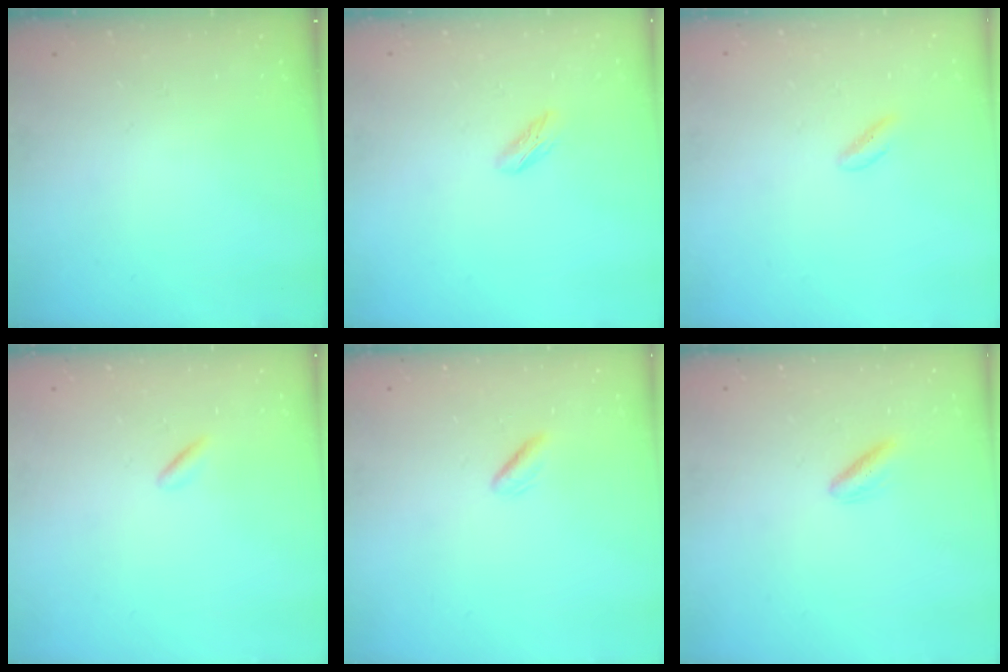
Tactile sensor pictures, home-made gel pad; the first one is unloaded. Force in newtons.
{"total": 2.7, "press": 2.6, "slide": 0.8}
{"total": 0.7, "press": 0.6, "slide": 0.5}
{"total": 0.5, "press": 0.4, "slide": 0.4}
{"total": 1.4, "press": 1.1, "slide": 0.9}
{"total": 2.8, "press": 2.5, "slide": 1.3}